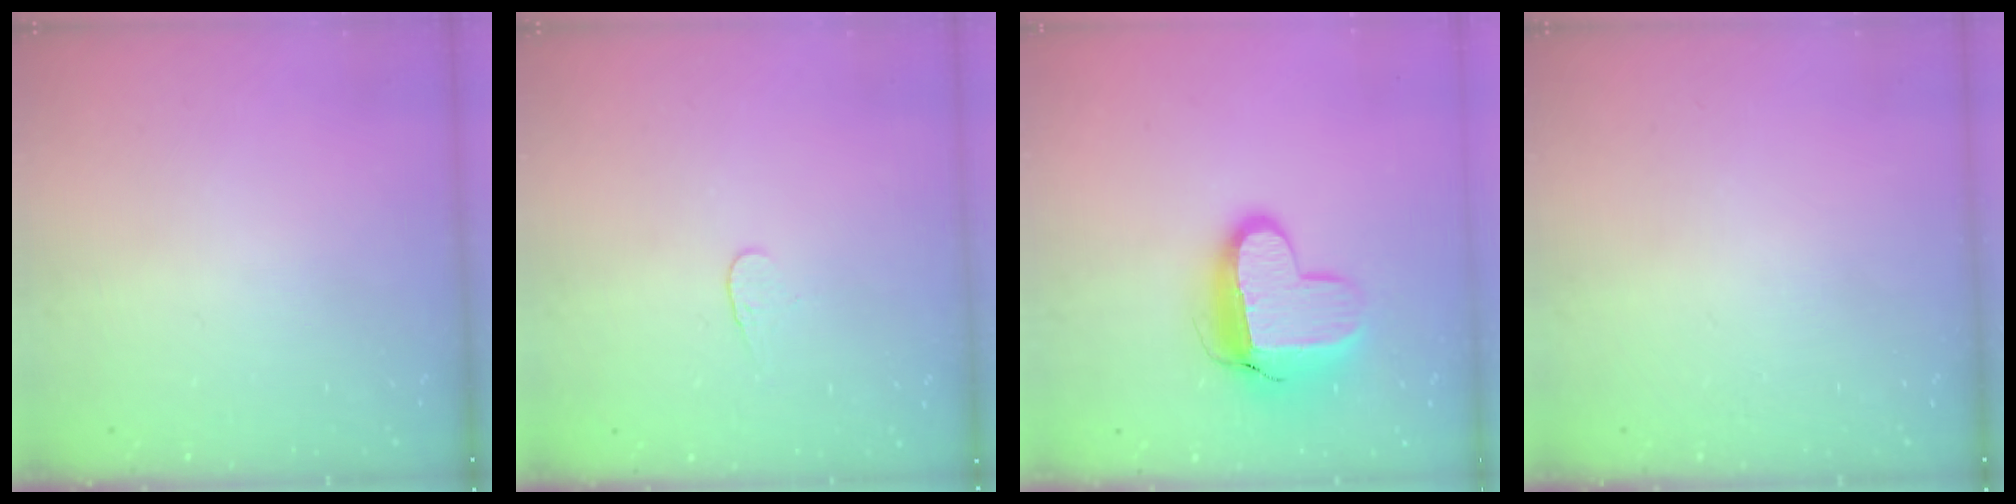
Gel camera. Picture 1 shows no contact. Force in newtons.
{"total": 3.8, "press": 3.8, "slide": 0.3}
{"total": 12.4, "press": 12.4, "slide": 1.0}
{"total": 0.0}